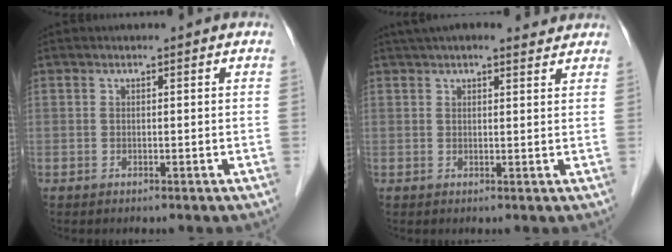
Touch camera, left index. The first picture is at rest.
{"total": 8.6, "force": [7.4, 2.0, 3.7], "torque": [-0.053, 0.029, 0.096]}